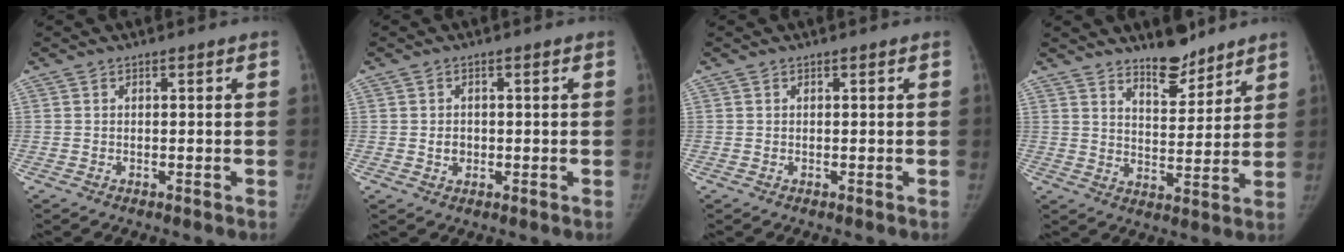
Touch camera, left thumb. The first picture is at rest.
{"total": 2.2, "force": [-0.2, 1.8, 1.2], "torque": [-0.011, 0.003, 0.001]}
{"total": 0.0}
{"total": 8.5, "force": [7.0, 3.1, 3.7], "torque": [-0.036, -0.058, 0.117]}